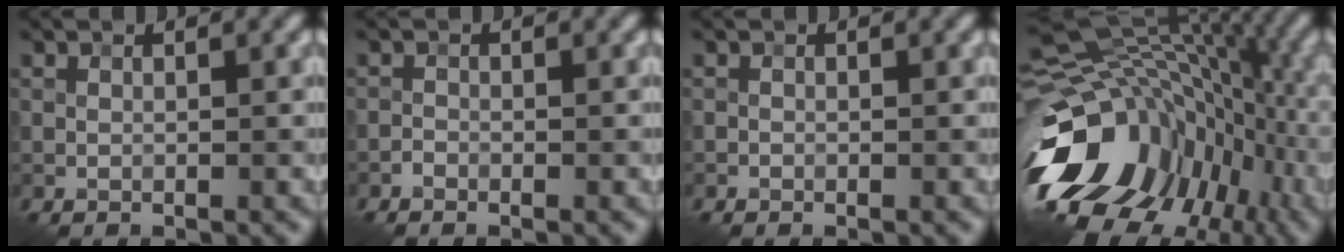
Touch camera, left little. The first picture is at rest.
{"total": 0.5, "force": [-0.5, 0.0, 0.1], "torque": [-0.002, 0.002, -0.012]}
{"total": 0.0}
{"total": 17.7, "force": [-6.4, 12.8, 10.5], "torque": [-0.201, 0.010, -0.096]}